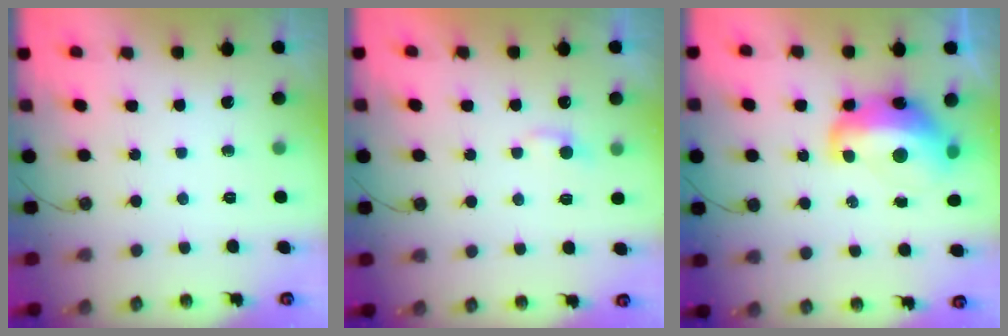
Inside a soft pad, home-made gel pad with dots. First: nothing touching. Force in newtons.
{"total": 2.3, "press": 2.3, "slide": 0.4}
{"total": 8.4, "press": 8.3, "slide": 1.4}